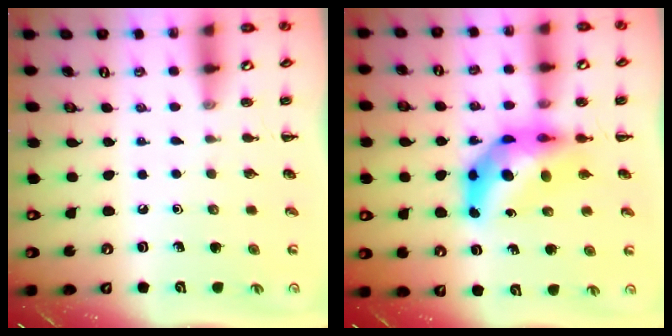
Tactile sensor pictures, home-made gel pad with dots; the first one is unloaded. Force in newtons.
{"total": 10.4, "press": 9.8, "slide": 3.6}